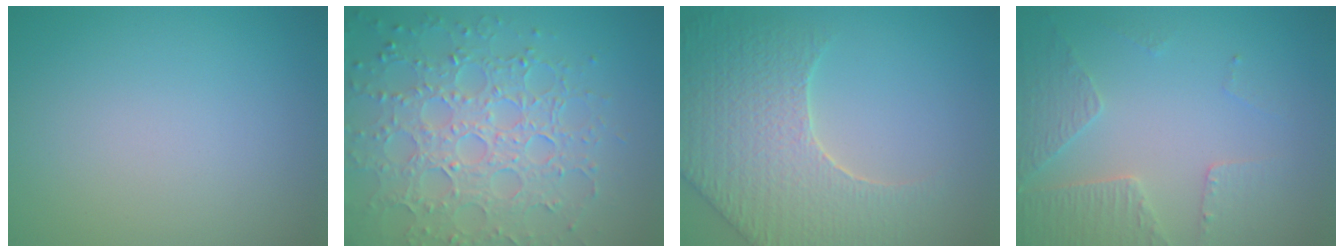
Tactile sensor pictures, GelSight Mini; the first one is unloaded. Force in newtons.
{"total": 8.1, "press": 5.9, "slide": 5.6}
{"total": 7.1, "press": 5.9, "slide": 3.9}
{"total": 4.4, "press": 3.3, "slide": 2.9}